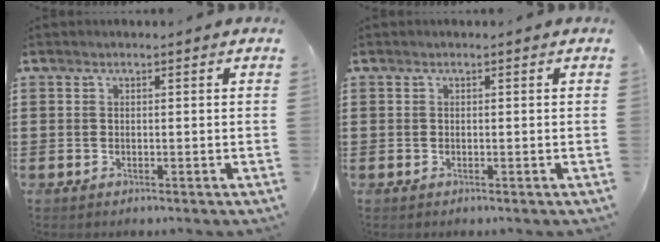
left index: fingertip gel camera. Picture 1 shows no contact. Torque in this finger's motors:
{"motor_torque": [-0.02, 0.01, 0.01, 0.00]}